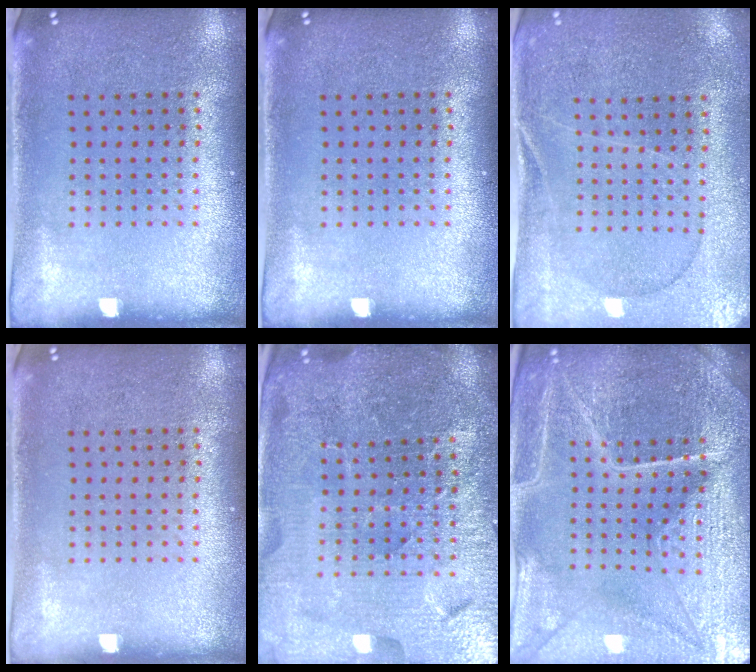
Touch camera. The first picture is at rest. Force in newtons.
{"total": 0.0}
{"total": 0.5, "press": 0.4, "slide": 0.4}
{"total": 0.0}
{"total": 5.7, "press": 5.1, "slide": 2.5}
{"total": 5.4, "press": 5.0, "slide": 2.0}